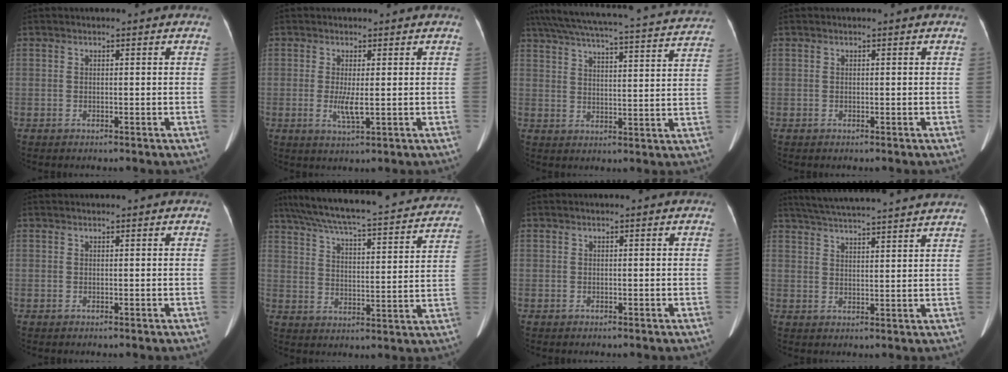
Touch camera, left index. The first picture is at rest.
{"total": 3.1, "force": [-0.2, 0.5, 3.1], "torque": [-0.064, -0.008, 0.001]}
{"total": 29.6, "force": [26.8, 3.4, 12.1], "torque": [-0.210, -0.017, 0.336]}
{"total": 0.0}
{"total": 0.7, "force": [0.7, 0.1, 0.1], "torque": [-0.005, 0.019, 0.015]}
{"total": 28.9, "force": [25.4, 4.7, 13.0], "torque": [-0.223, -0.014, 0.327]}
{"total": 0.0}
{"total": 20.7, "force": [18.9, 0.3, 8.3], "torque": [-0.143, 0.015, 0.255]}